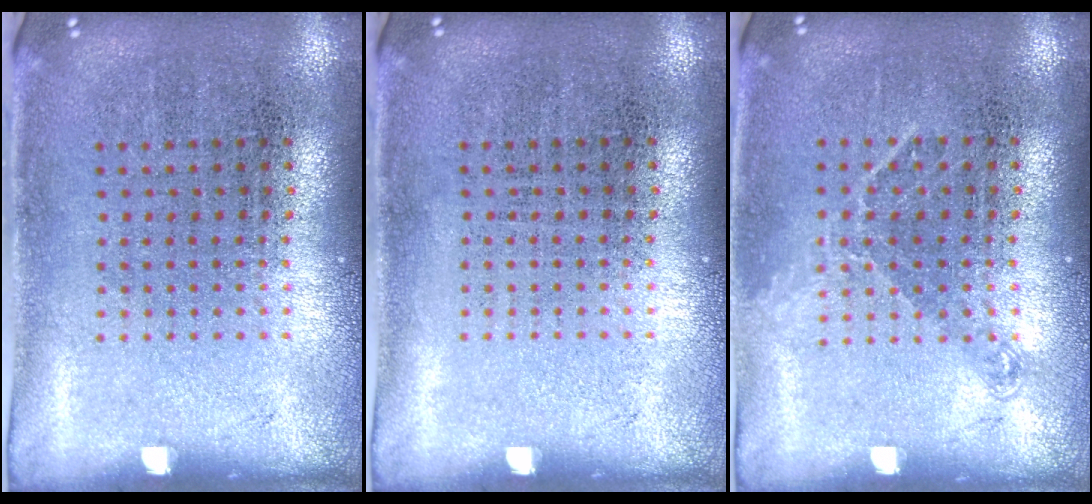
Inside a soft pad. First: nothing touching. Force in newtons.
{"total": 0.0}
{"total": 1.1, "press": 0.8, "slide": 0.6}